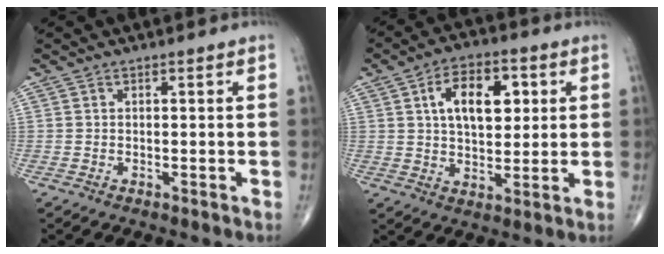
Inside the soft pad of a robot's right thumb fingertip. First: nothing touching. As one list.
[{"total": 11.7, "force": [3.2, 6.7, 9.1], "torque": [-0.118, -0.001, 0.049]}]